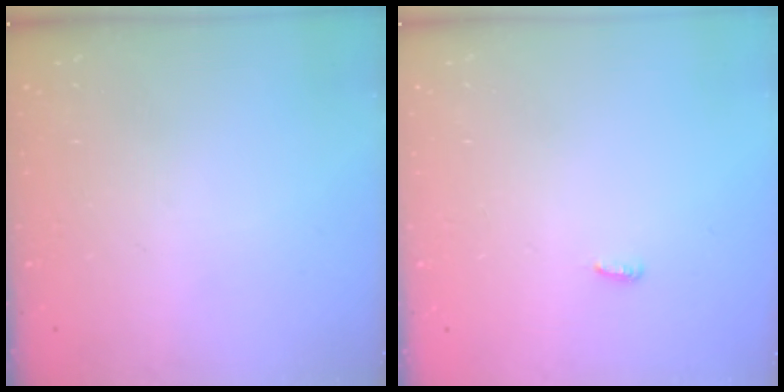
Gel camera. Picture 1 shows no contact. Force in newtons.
{"total": 2.9, "press": 2.9, "slide": 0.2}